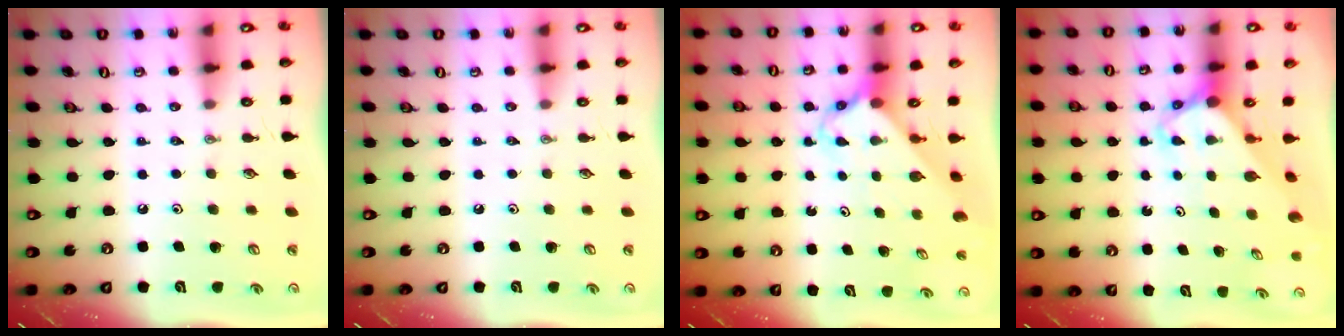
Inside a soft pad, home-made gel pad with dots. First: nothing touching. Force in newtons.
{"total": 0.0}
{"total": 2.8, "press": 2.8, "slide": 0.2}
{"total": 3.7, "press": 3.7, "slide": 0.2}